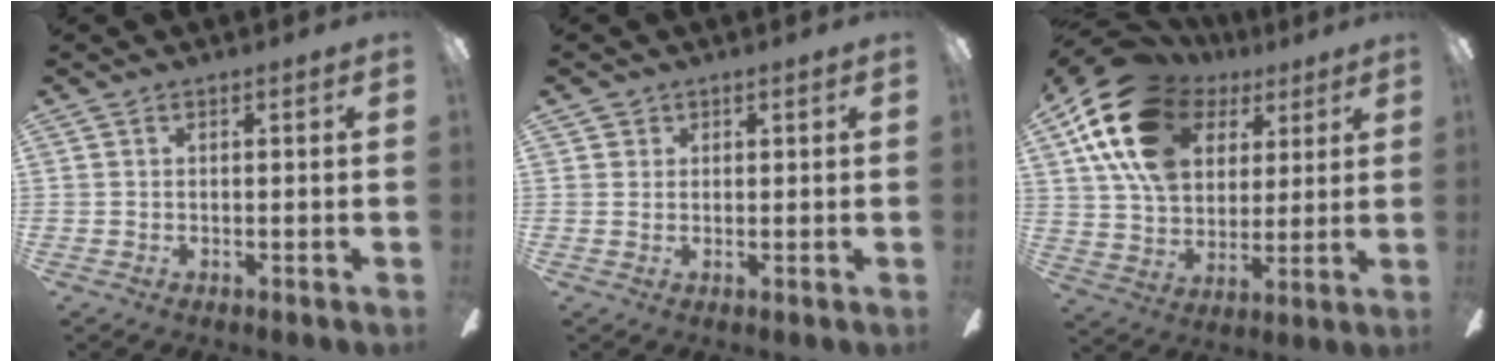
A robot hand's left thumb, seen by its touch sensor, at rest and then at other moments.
{"total": 1.5, "force": [0.9, 1.1, 0.0], "torque": [0.005, 0.000, 0.015]}
{"total": 21.3, "force": [10.0, 14.5, 12.1], "torque": [-0.243, -0.039, 0.180]}